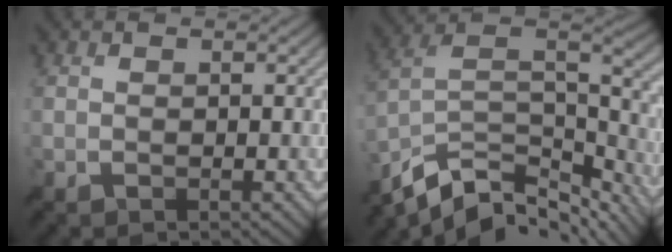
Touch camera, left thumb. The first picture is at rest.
{"total": 13.7, "force": [-9.0, 6.3, 8.2], "torque": [-0.203, -0.013, -0.144]}